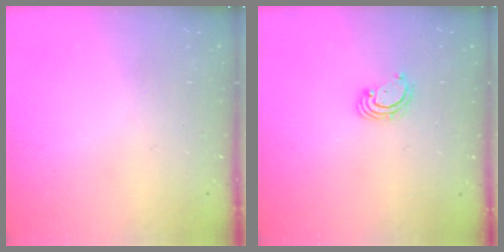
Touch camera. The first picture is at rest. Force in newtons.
{"total": 3.2, "press": 3.2, "slide": 0.3}